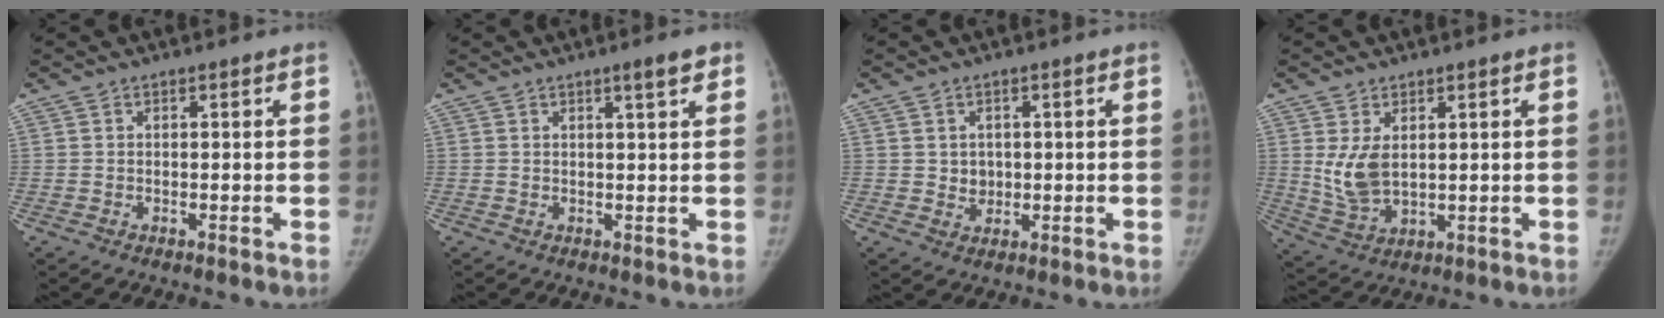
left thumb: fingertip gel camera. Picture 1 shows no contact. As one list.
[{"total": 3.0, "force": [1.8, 0.3, 2.4], "torque": [-0.032, -0.009, 0.026]}, {"total": 2.9, "force": [0.3, 2.6, 1.2], "torque": [-0.004, -0.002, 0.010]}, {"total": 7.0, "force": [1.6, 4.1, 5.4], "torque": [-0.100, -0.013, 0.047]}]